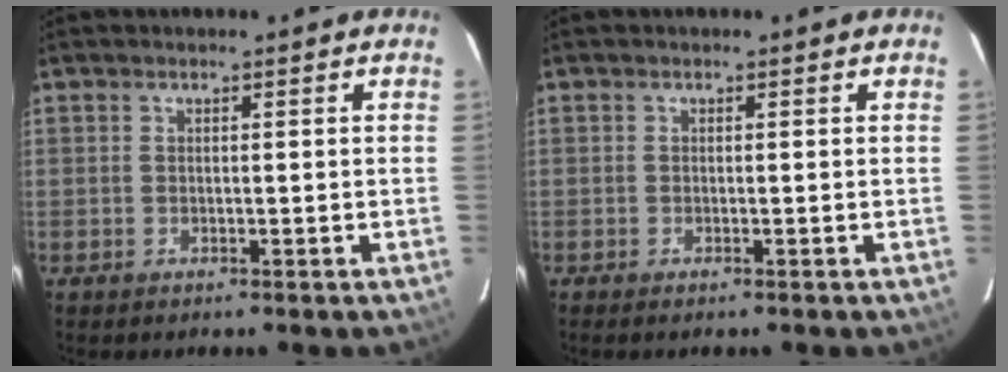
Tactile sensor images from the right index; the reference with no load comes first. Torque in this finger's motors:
{"motor_torque": [0.02, 0.03, 0.09, 0.01]}